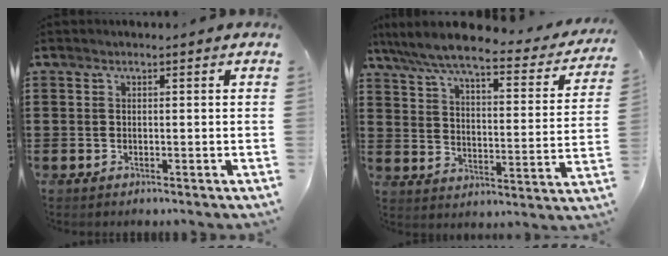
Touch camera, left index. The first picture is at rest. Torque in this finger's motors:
{"motor_torque": [1.11, -1.03, 0.38, 0.21]}